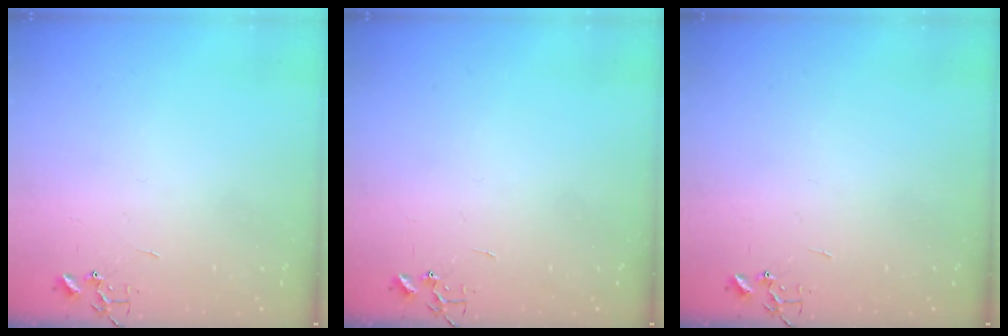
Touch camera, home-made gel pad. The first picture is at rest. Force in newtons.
{"total": 0.0}
{"total": 0.0}